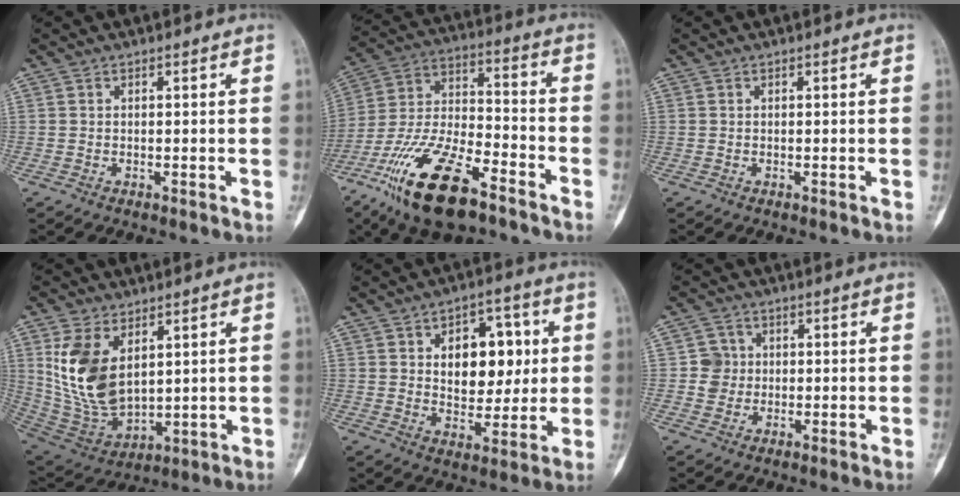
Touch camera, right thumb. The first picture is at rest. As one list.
[{"total": 20.7, "force": [-12.7, 7.4, 14.6], "torque": [-0.306, 0.052, -0.233]}, {"total": 0.0}, {"total": 15.1, "force": [4.8, 8.8, 11.2], "torque": [-0.204, -0.025, 0.115]}, {"total": 13.3, "force": [2.8, 8.5, 9.9], "torque": [-0.085, -0.003, 0.044]}, {"total": 3.9, "force": [0.3, 3.9, 0.5], "torque": [0.020, 0.008, 0.001]}]